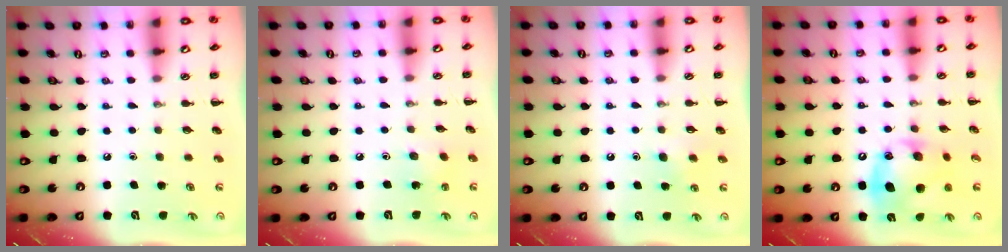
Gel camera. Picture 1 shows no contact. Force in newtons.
{"total": 2.5, "press": 2.4, "slide": 0.8}
{"total": 6.0, "press": 5.8, "slide": 1.7}
{"total": 14.2, "press": 14.2, "slide": 0.9}